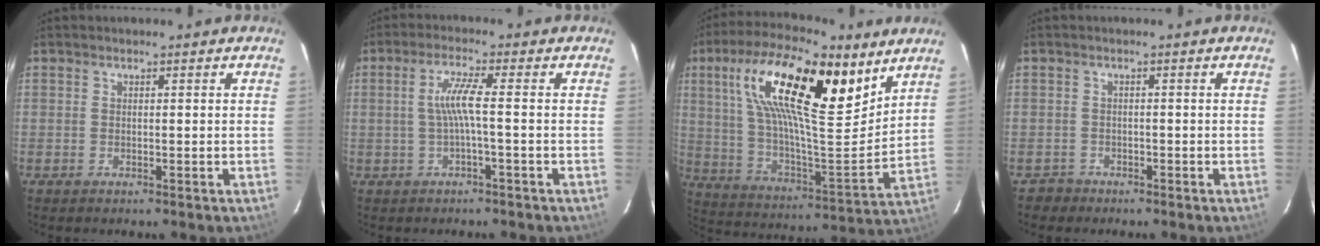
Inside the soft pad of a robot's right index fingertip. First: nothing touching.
{"total": 4.3, "force": [-0.7, -0.6, 4.2], "torque": [-0.089, 0.001, -0.009]}
{"total": 25.1, "force": [12.6, 8.3, 20.0], "torque": [-0.354, 0.035, 0.217]}
{"total": 2.3, "force": [-1.5, 1.7, -0.3], "torque": [0.000, 0.010, -0.027]}